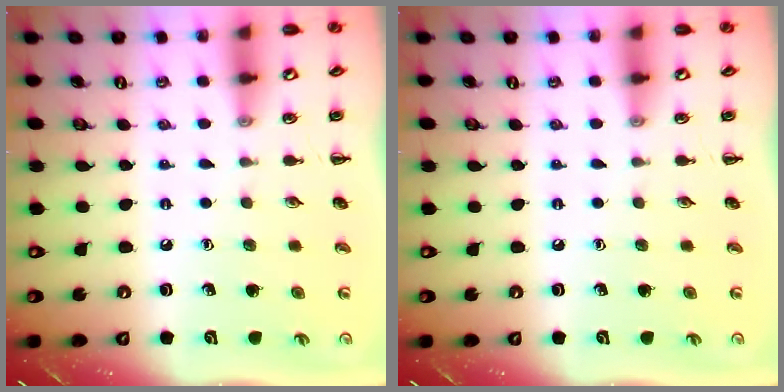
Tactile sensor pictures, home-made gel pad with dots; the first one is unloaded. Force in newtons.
{"total": 0.0}